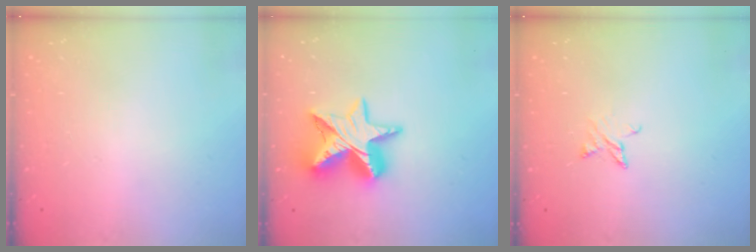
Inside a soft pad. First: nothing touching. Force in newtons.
{"total": 15.2, "press": 15.2, "slide": 1.4}
{"total": 4.0, "press": 3.9, "slide": 0.5}